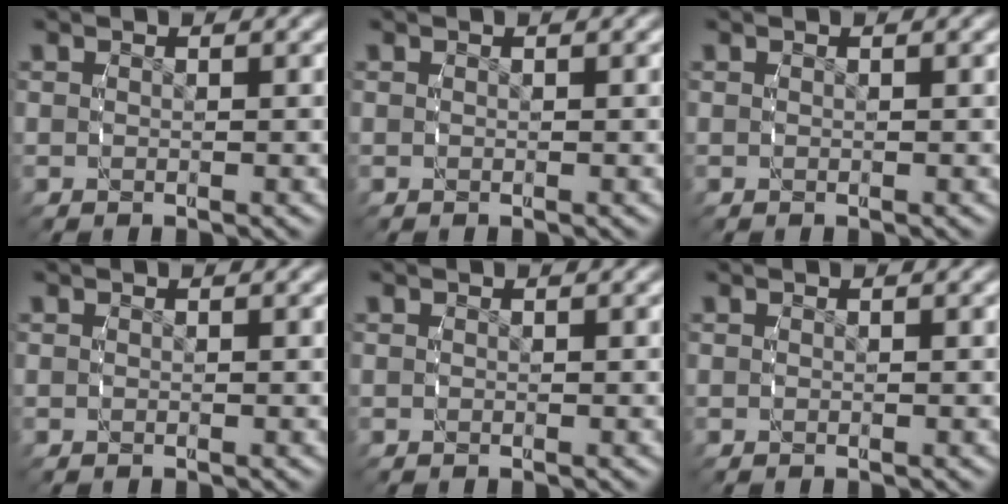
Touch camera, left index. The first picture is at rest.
{"total": 0.0}
{"total": 0.0}
{"total": 0.0}
{"total": 0.0}
{"total": 0.0}